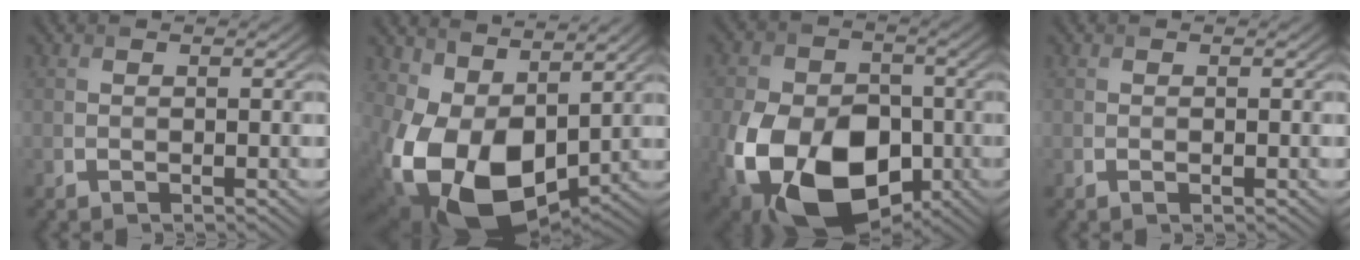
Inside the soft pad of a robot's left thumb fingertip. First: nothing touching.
{"total": 14.2, "force": [0.7, 9.3, 10.7], "torque": [-0.242, -0.033, 0.019]}
{"total": 18.4, "force": [-6.0, 13.0, 11.6], "torque": [-0.236, -0.063, -0.099]}
{"total": 0.8, "force": [-0.2, 0.3, 0.8], "torque": [-0.014, -0.002, -0.002]}